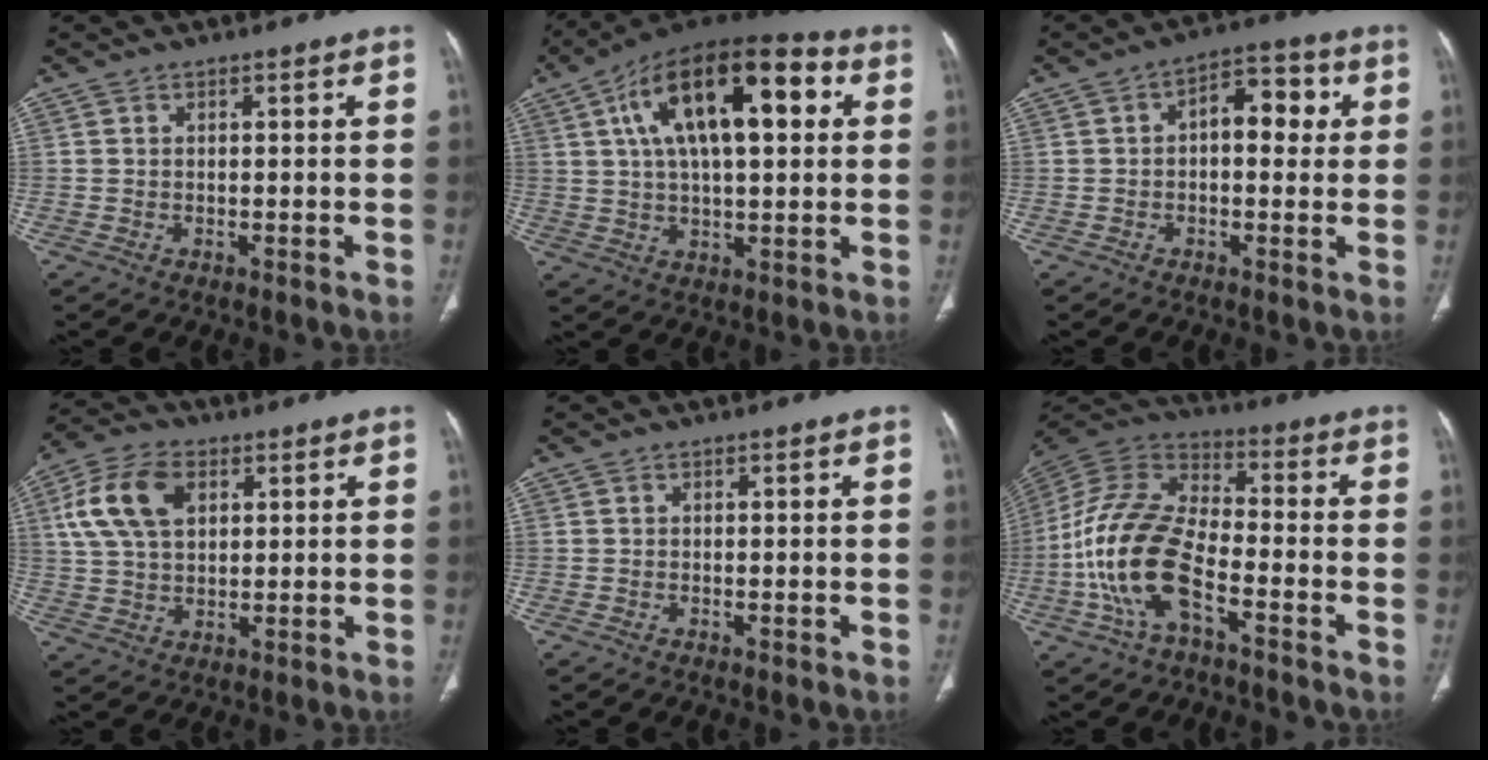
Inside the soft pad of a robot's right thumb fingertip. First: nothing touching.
{"total": 22.5, "force": [6.6, 9.9, 19.2], "torque": [-0.306, 0.019, 0.098]}
{"total": 8.6, "force": [1.1, 4.8, 7.0], "torque": [-0.069, 0.022, 0.010]}
{"total": 12.1, "force": [3.9, 7.7, 8.5], "torque": [-0.160, 0.007, 0.073]}
{"total": 0.0}
{"total": 17.7, "force": [-6.1, 8.6, 14.2], "torque": [-0.297, 0.042, -0.119]}